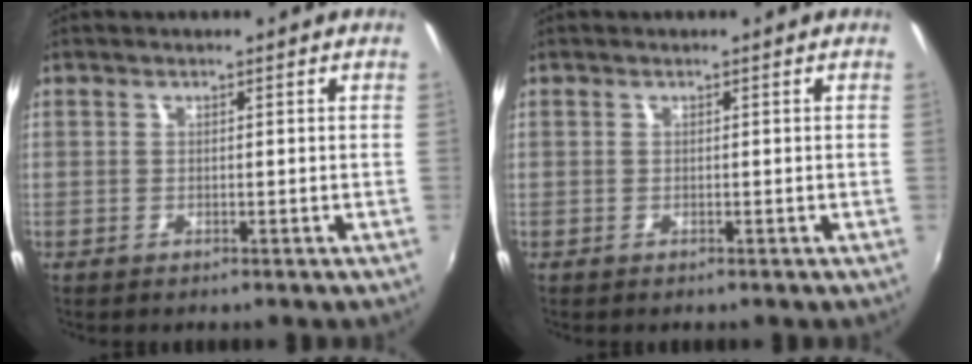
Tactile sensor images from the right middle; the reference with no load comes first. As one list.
[{"total": 0.0}]